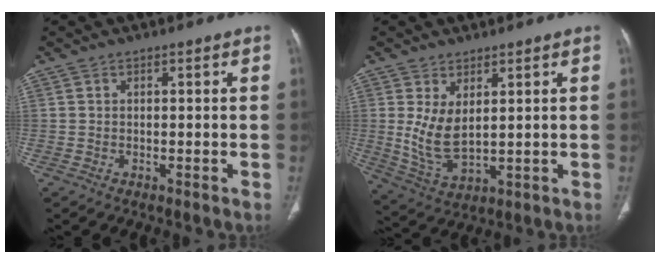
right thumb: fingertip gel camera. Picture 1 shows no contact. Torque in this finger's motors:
{"motor_torque": [-0.12, 0.45, 0.13, 0.16, 0.23]}